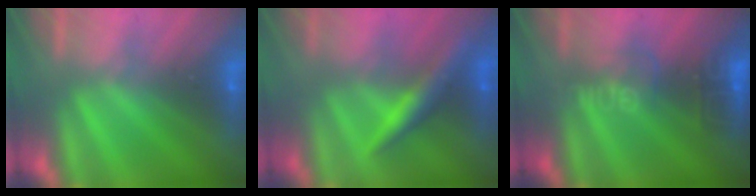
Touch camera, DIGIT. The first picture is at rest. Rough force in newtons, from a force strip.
{"total": 2.4}
{"total": 2.8}